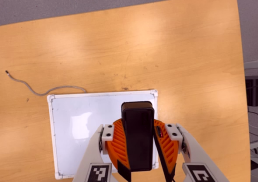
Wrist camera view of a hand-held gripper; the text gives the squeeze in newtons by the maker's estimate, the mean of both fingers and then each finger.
{"total": 10.2, "left": 10.2, "right": 10.2}